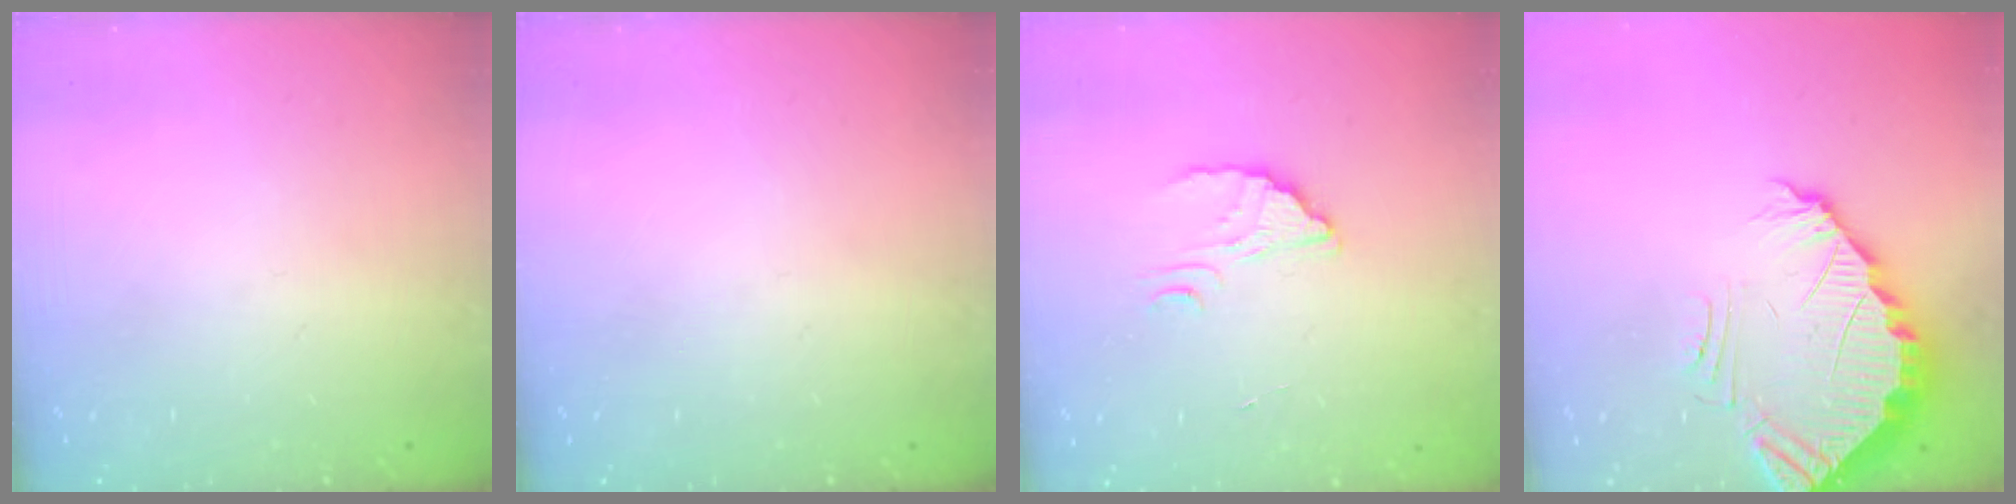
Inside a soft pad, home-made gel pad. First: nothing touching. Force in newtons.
{"total": 0.0}
{"total": 2.6, "press": 2.6, "slide": 0.1}
{"total": 4.0, "press": 4.0, "slide": 0.2}